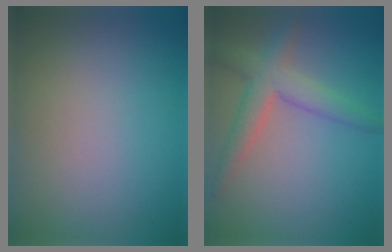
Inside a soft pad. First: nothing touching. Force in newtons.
{"total": 4.1, "press": 4.1, "slide": 0.2}